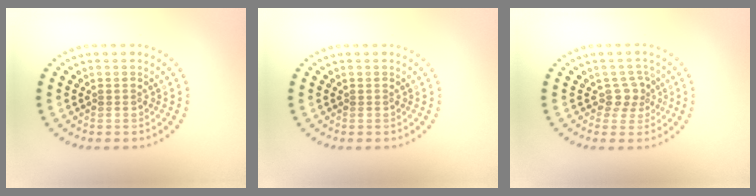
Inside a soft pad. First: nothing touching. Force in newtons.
{"total": 0.0}
{"total": 2.1, "press": 1.6, "slide": 1.3}